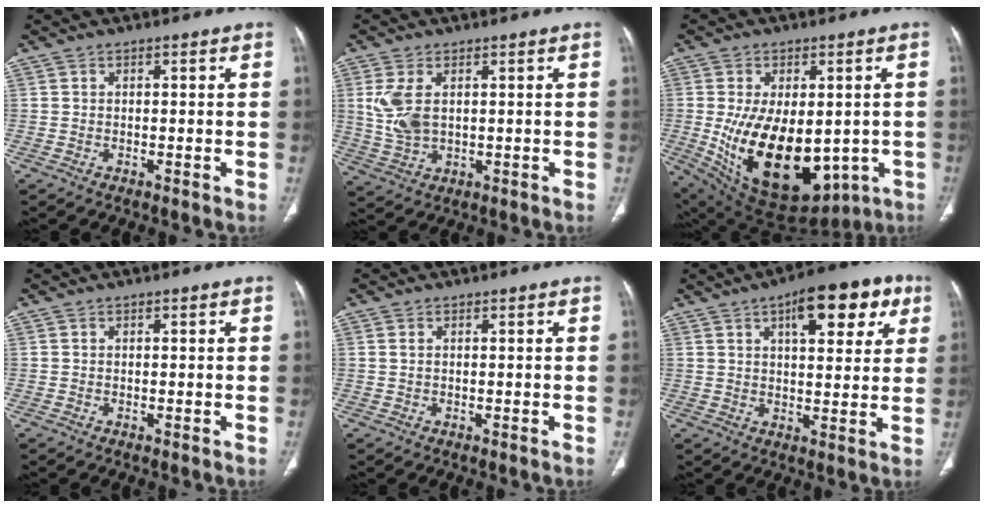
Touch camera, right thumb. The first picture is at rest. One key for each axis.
{"total": 7.0, "fx": 1.6, "fy": 4.1, "fz": 5.5, "tx": -0.126, "ty": -0.004, "tz": 0.041}
{"total": 23.0, "fx": -3.7, "fy": 13.4, "fz": 18.3, "tx": -0.310, "ty": -0.022, "tz": -0.016}
{"total": 0.0}
{"total": 0.6, "fx": 0.3, "fy": 0.3, "fz": 0.5, "tx": -0.013, "ty": 0.005, "tz": 0.007}
{"total": 15.1, "fx": 6.9, "fy": 6.3, "fz": 11.8, "tx": -0.119, "ty": -0.007, "tz": 0.089}